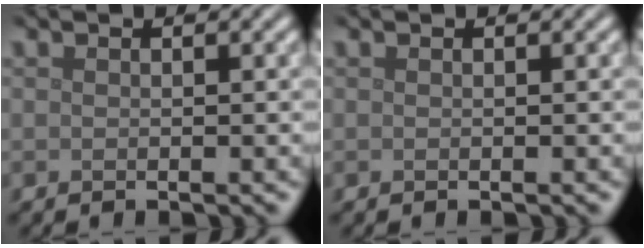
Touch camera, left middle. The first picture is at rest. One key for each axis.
{"total": 0.0}